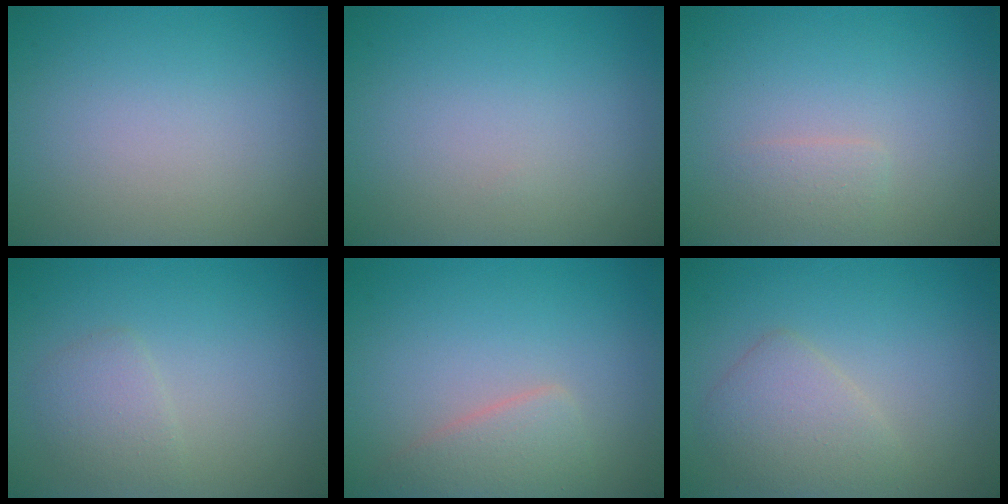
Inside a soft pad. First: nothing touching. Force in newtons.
{"total": 0.0}
{"total": 1.0, "press": 1.0, "slide": 0.0}
{"total": 1.9, "press": 1.9, "slide": 0.0}
{"total": 2.7, "press": 2.7, "slide": 0.1}
{"total": 2.8, "press": 2.8, "slide": 0.2}